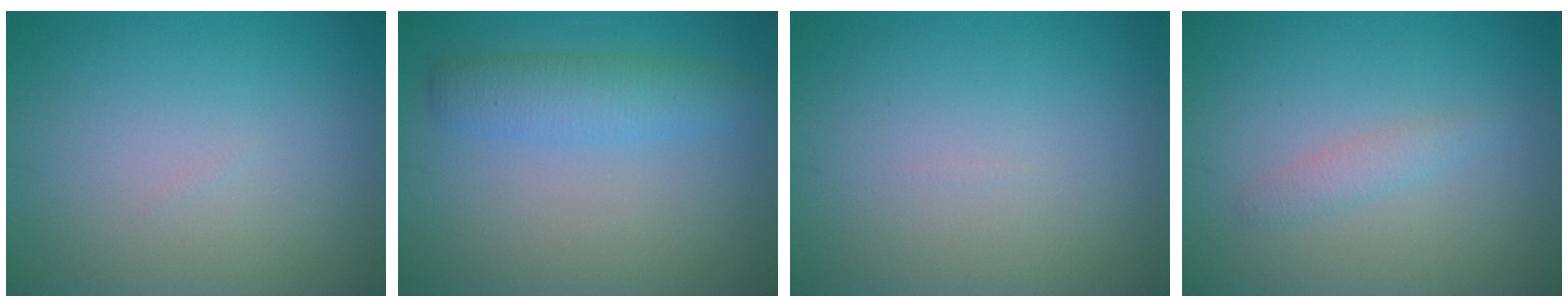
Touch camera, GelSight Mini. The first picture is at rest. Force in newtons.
{"total": 3.3, "press": 3.3, "slide": 0.1}
{"total": 0.0}
{"total": 1.3, "press": 1.3, "slide": 0.0}